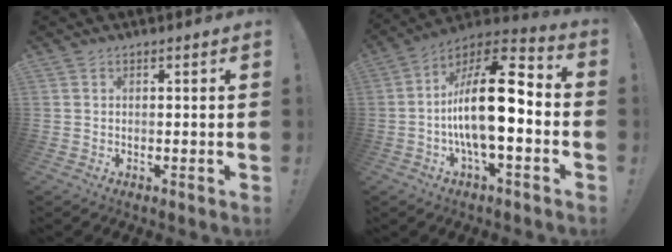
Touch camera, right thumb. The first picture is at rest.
{"total": 21.0, "force": [-2.8, 7.7, 19.3], "torque": [-0.336, 0.015, -0.049]}